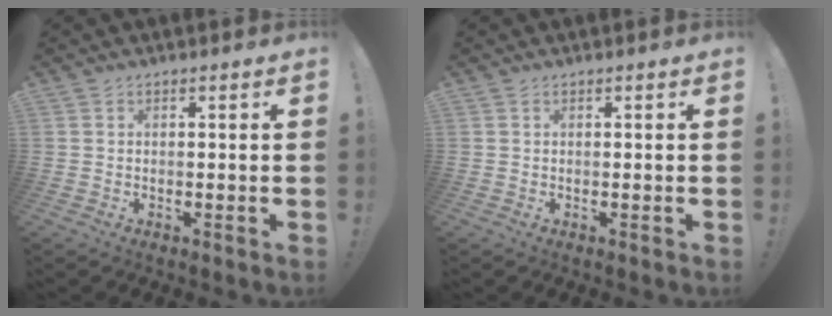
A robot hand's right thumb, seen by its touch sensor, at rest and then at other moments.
{"total": 0.0}